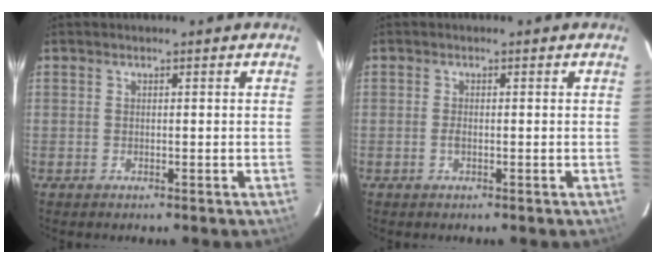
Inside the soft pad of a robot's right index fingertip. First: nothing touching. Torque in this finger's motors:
{"motor_torque": [0.05, 0.05, 0.09, 0.01]}